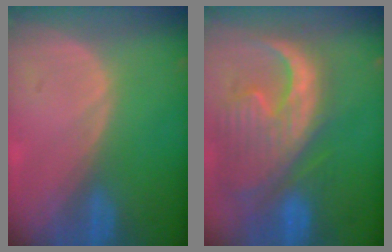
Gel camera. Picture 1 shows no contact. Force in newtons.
{"total": 13.5, "press": 11.6, "slide": 6.9}